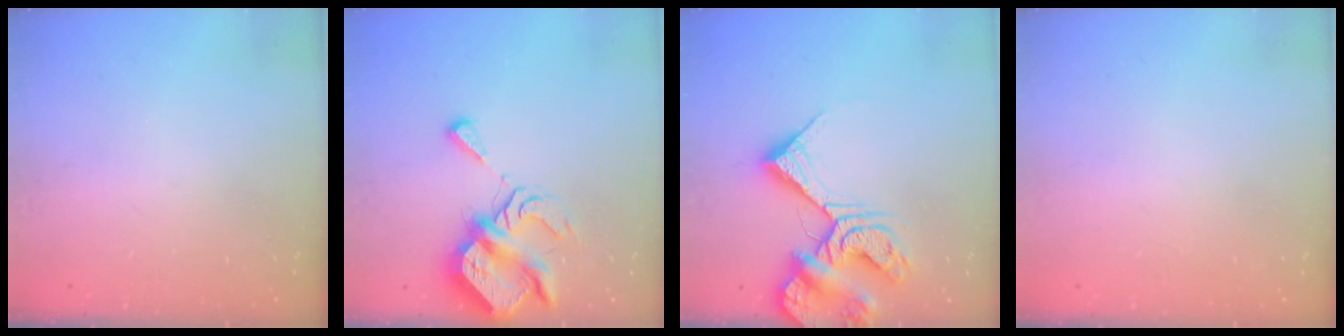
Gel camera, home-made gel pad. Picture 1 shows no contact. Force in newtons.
{"total": 9.4, "press": 9.3, "slide": 1.1}
{"total": 13.3, "press": 13.2, "slide": 1.5}
{"total": 1.8, "press": 1.8, "slide": 0.1}